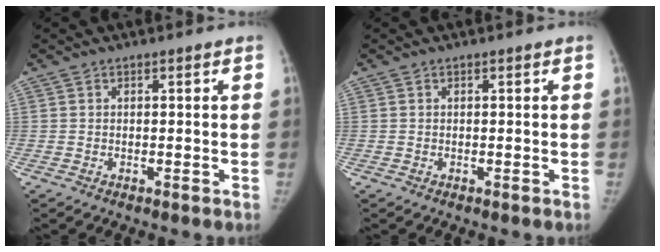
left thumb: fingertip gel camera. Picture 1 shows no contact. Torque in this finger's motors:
{"motor_torque": [0.14, -0.01, -0.11, 0.07, 0.03]}